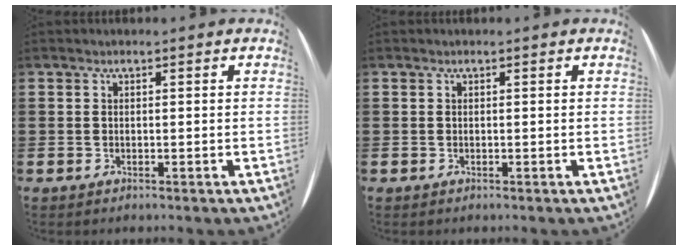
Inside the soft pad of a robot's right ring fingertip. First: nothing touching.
{"total": 0.0}